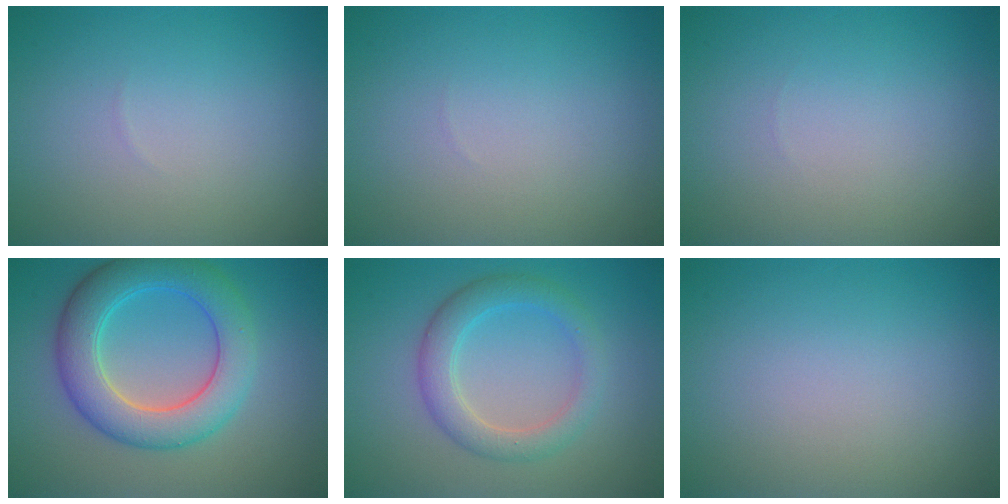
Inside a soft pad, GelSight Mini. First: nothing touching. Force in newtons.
{"total": 0.0}
{"total": 0.0}
{"total": 7.0, "press": 6.9, "slide": 0.3}
{"total": 3.6, "press": 3.6, "slide": 0.2}
{"total": 0.0}